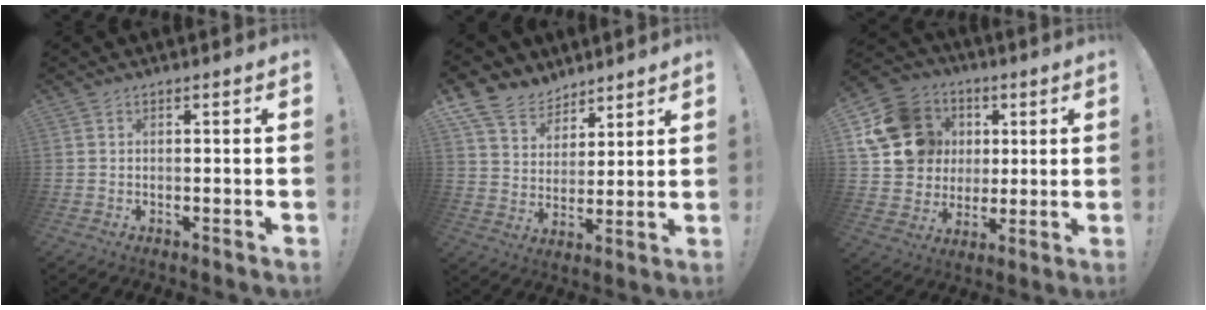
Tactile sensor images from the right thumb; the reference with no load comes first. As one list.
[{"total": 10.8, "force": [8.1, 6.8, 2.0], "torque": [-0.049, -0.063, 0.162]}, {"total": 18.7, "force": [5.4, 16.1, 7.8], "torque": [-0.126, -0.012, 0.131]}]